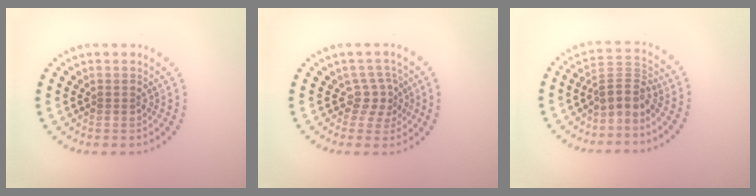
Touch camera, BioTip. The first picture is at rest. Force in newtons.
{"total": 2.2, "press": 1.5, "slide": 1.7}
{"total": 2.8, "press": 2.0, "slide": 2.0}